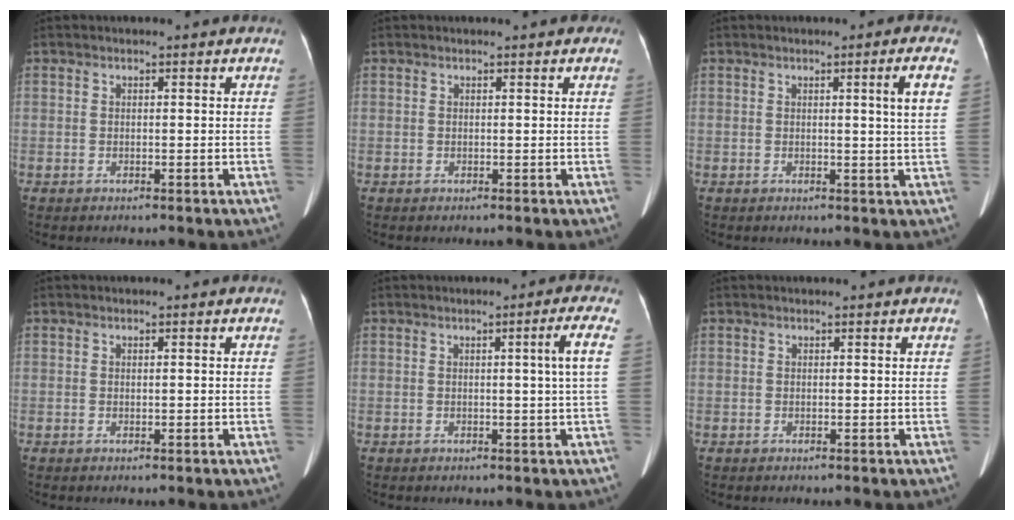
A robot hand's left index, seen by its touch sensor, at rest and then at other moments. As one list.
[{"total": 1.8, "force": [1.4, 0.7, 1.0], "torque": [-0.010, 0.014, 0.008]}, {"total": 3.4, "force": [1.0, -1.0, 3.1], "torque": [-0.043, -0.008, 0.015]}, {"total": 0.0}, {"total": 3.5, "force": [0.3, -1.4, 3.2], "torque": [-0.044, -0.005, 0.009]}, {"total": 0.6, "force": [0.6, 0.0, 0.2], "torque": [-0.003, 0.007, 0.011]}]